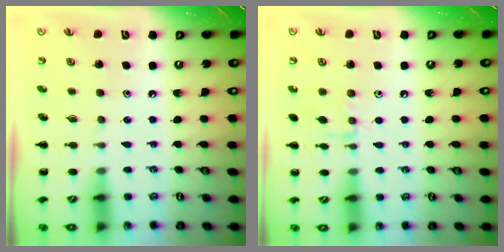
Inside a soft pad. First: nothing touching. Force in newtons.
{"total": 5.9, "press": 5.8, "slide": 1.0}